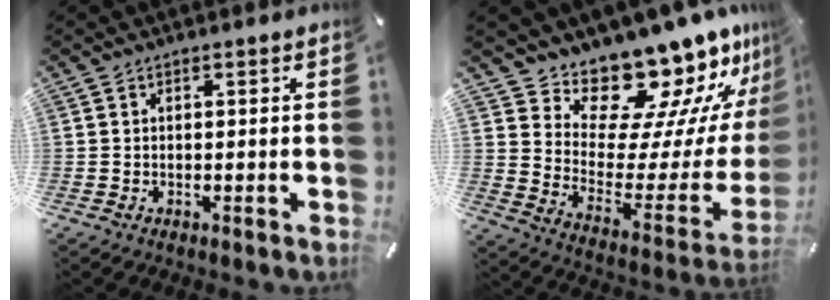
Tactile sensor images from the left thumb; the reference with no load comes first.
{"total": 18.9, "force": [17.3, 5.7, 5.1], "torque": [-0.072, -0.168, 0.291]}